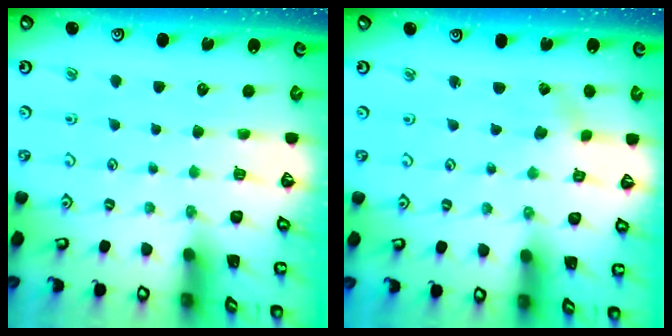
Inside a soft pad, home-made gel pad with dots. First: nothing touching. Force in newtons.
{"total": 0.0}